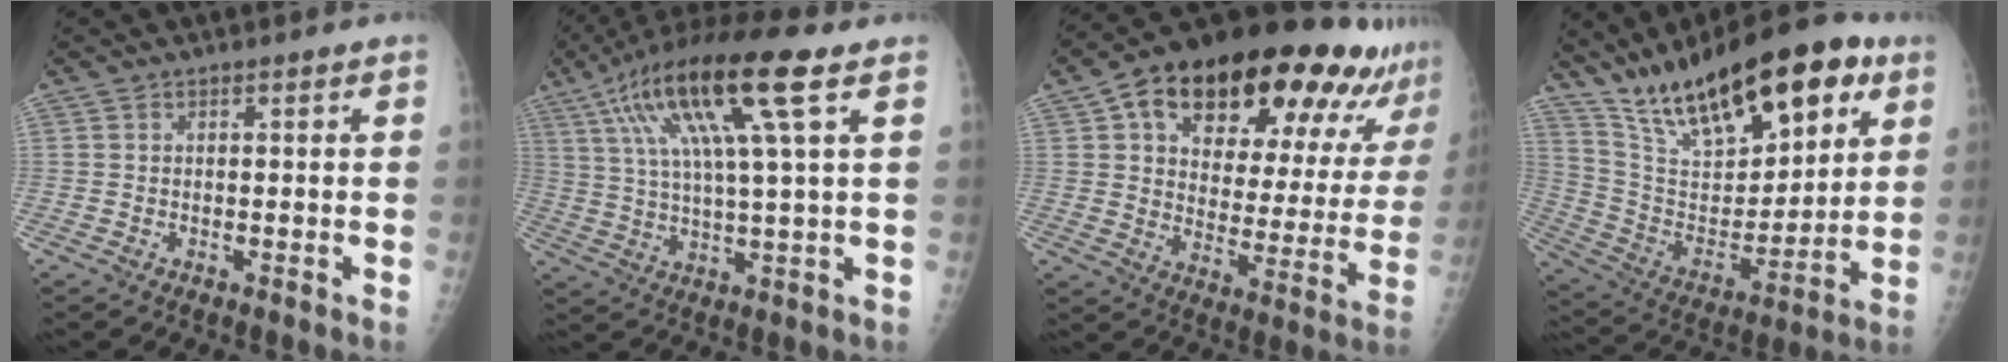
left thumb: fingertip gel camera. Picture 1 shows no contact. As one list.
[{"total": 18.4, "force": [7.8, 2.8, 16.5], "torque": [-0.314, 0.005, 0.134]}, {"total": 28.7, "force": [18.5, 11.5, 18.7], "torque": [-0.248, -0.038, 0.264]}, {"total": 26.4, "force": [15.9, 10.6, 18.2], "torque": [-0.256, -0.037, 0.277]}]